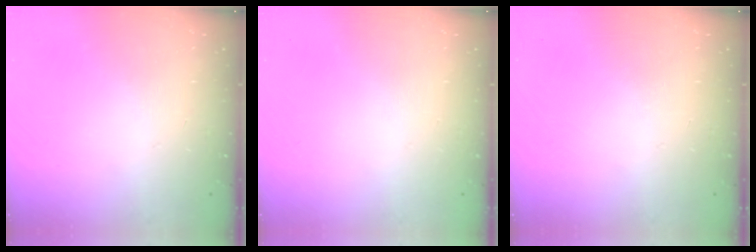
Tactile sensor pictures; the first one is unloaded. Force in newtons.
{"total": 0.0}
{"total": 0.0}